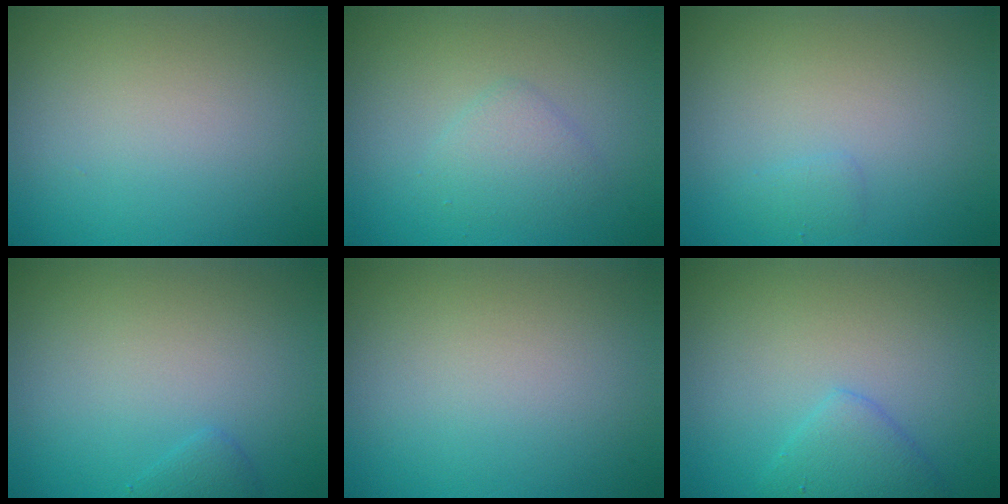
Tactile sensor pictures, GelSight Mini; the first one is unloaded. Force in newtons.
{"total": 1.9, "press": 1.9, "slide": 0.2}
{"total": 0.8, "press": 0.8, "slide": 0.0}
{"total": 0.9, "press": 0.9, "slide": 0.1}
{"total": 0.0}
{"total": 2.2, "press": 2.2, "slide": 0.2}